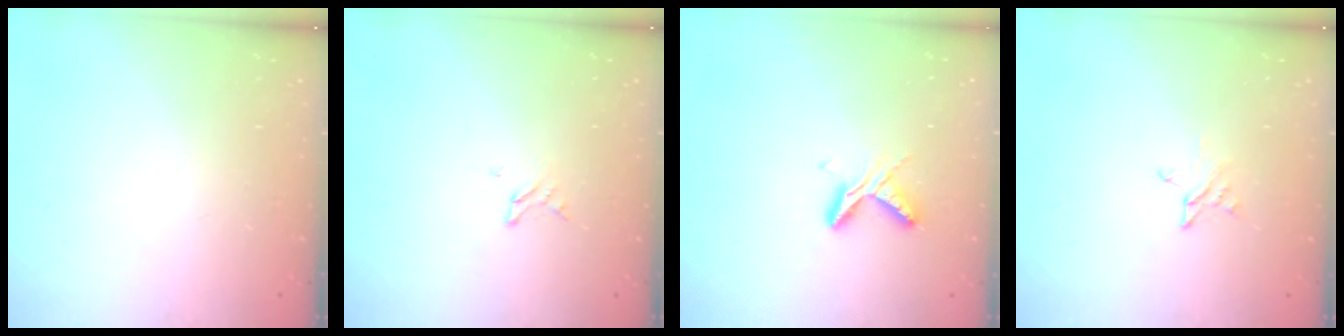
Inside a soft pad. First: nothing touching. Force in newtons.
{"total": 1.2, "press": 1.2, "slide": 0.1}
{"total": 5.8, "press": 5.8, "slide": 0.5}
{"total": 2.5, "press": 2.5, "slide": 0.1}